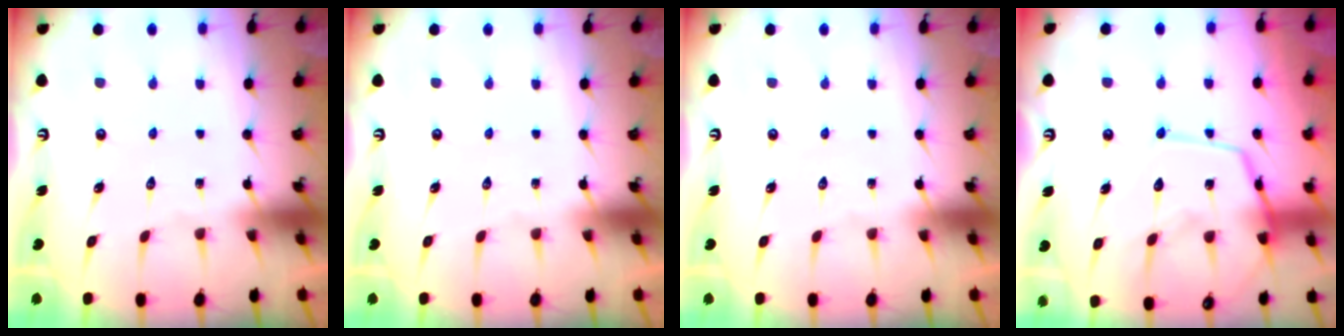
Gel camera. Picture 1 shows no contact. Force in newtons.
{"total": 0.0}
{"total": 0.0}
{"total": 14.1, "press": 14.0, "slide": 1.3}